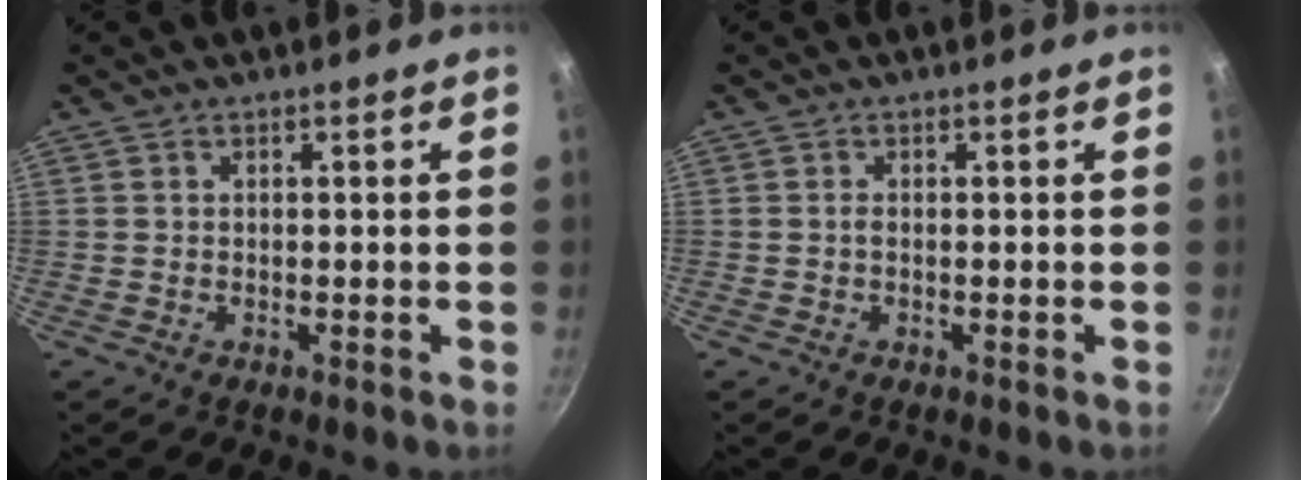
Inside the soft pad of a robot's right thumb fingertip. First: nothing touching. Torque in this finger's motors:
{"motor_torque": [0.28, 0.00, 0.40, 0.38, 0.01]}